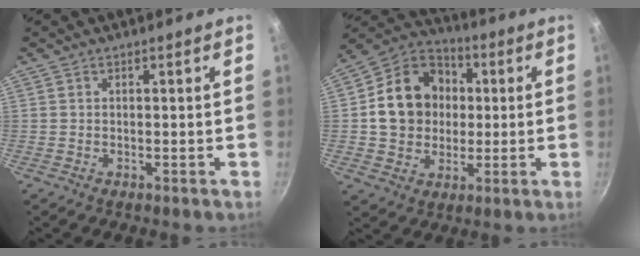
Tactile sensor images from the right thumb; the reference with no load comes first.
{"total": 15.8, "force": [1.3, 13.3, 8.4], "torque": [-0.113, 0.026, 0.016]}